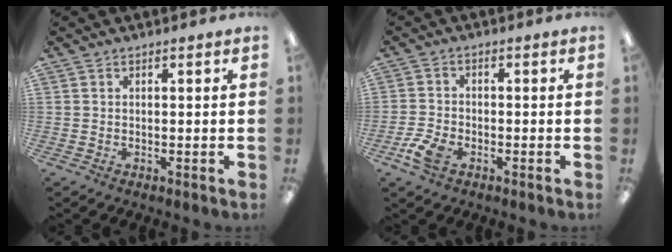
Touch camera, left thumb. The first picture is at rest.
{"total": 5.5, "force": [-2.9, 3.2, 3.5], "torque": [-0.082, 0.007, -0.056]}